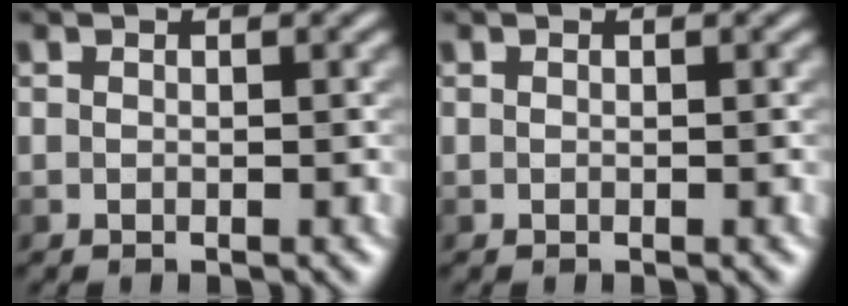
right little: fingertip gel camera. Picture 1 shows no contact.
{"total": 0.0}